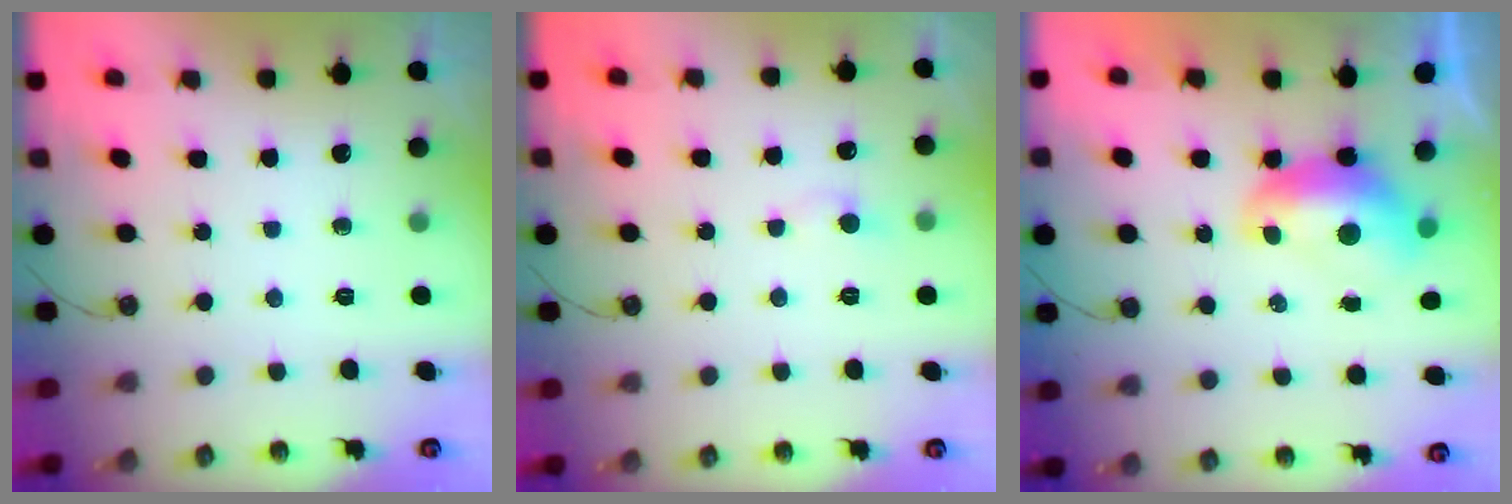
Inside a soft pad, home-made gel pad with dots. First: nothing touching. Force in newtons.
{"total": 1.3, "press": 1.2, "slide": 0.7}
{"total": 1.7, "press": 1.6, "slide": 0.6}